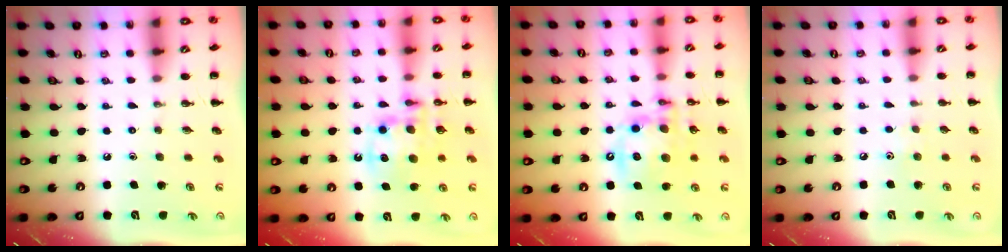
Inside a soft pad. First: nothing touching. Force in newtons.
{"total": 12.2, "press": 11.7, "slide": 3.2}
{"total": 15.1, "press": 14.8, "slide": 3.2}
{"total": 5.0, "press": 4.8, "slide": 1.3}